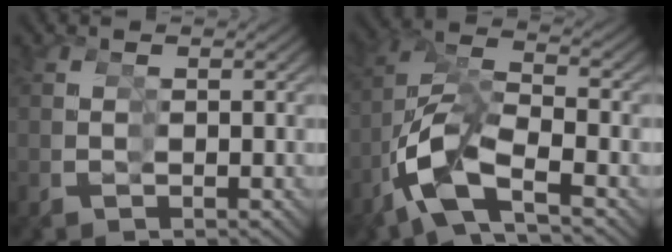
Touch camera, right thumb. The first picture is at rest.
{"total": 8.1, "force": [-1.9, 5.4, 5.7], "torque": [-0.159, -0.011, -0.025]}